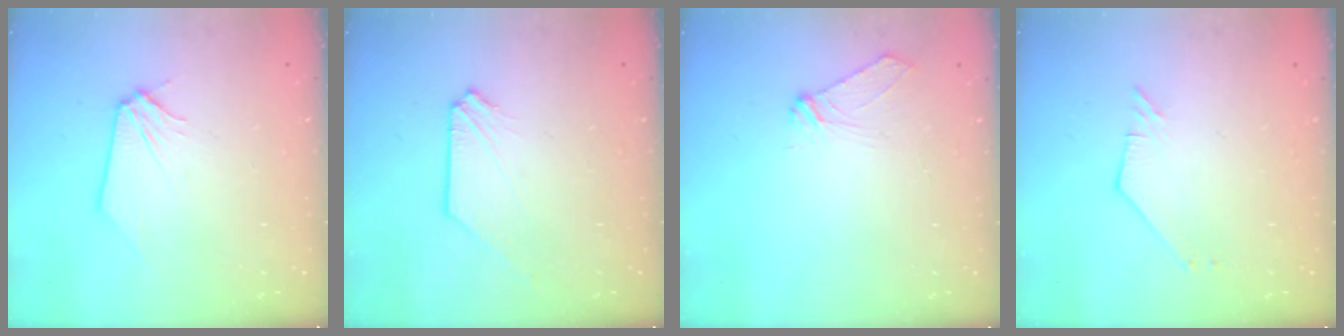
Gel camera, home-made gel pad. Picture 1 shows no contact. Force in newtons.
{"total": 1.0, "press": 1.0, "slide": 0.2}
{"total": 5.9, "press": 5.8, "slide": 1.0}
{"total": 1.8, "press": 1.8, "slide": 0.1}